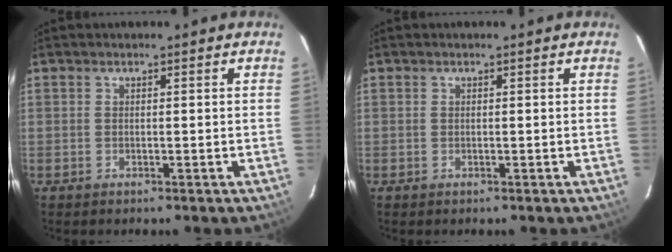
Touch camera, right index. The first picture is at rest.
{"total": 0.0}